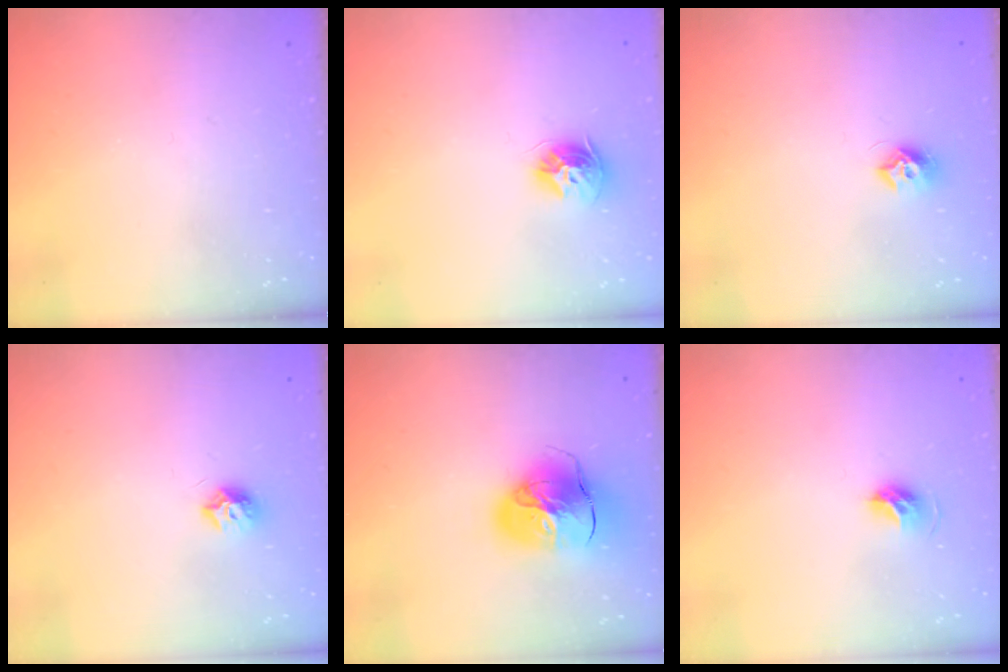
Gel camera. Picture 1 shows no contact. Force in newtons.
{"total": 9.3, "press": 9.3, "slide": 1.0}
{"total": 7.3, "press": 7.3, "slide": 0.6}
{"total": 7.4, "press": 7.4, "slide": 0.9}
{"total": 14.1, "press": 14.0, "slide": 2.0}
{"total": 6.2, "press": 6.1, "slide": 1.2}